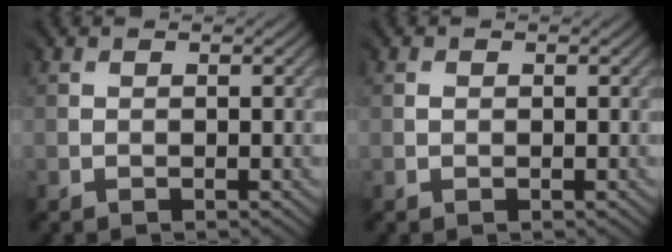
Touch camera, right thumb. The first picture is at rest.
{"total": 0.6, "force": [0.3, 0.5, 0.0], "torque": [0.001, 0.000, 0.008]}